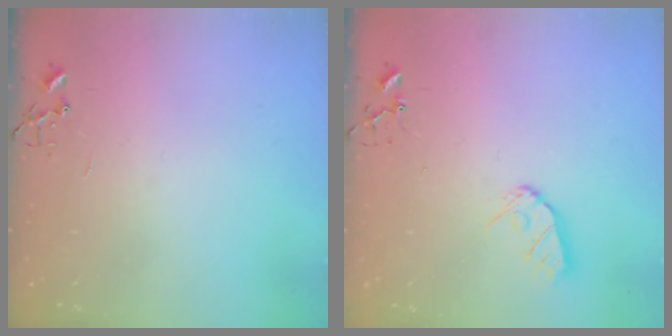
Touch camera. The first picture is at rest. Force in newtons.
{"total": 8.6, "press": 8.5, "slide": 0.7}